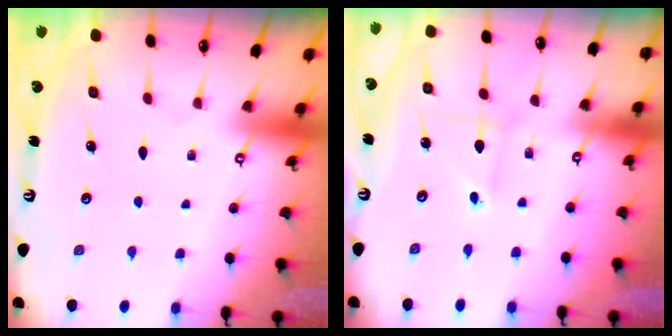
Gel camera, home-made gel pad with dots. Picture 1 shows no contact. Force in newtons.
{"total": 1.4, "press": 1.4, "slide": 0.1}